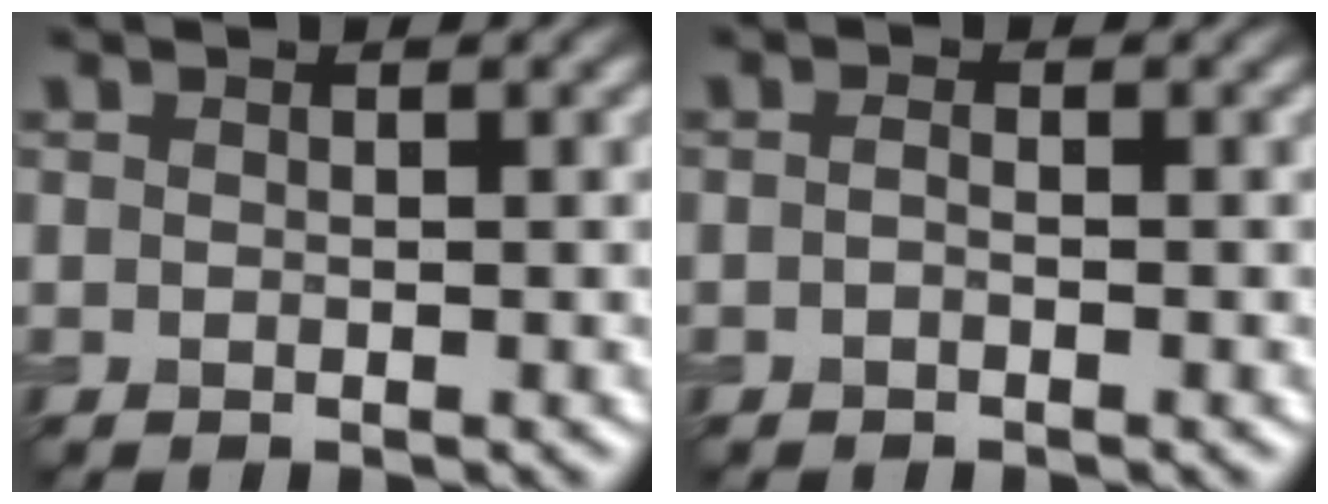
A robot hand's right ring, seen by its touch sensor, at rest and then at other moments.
{"total": 0.6, "force": [-0.3, 0.2, 0.5], "torque": [-0.013, -0.002, -0.007]}